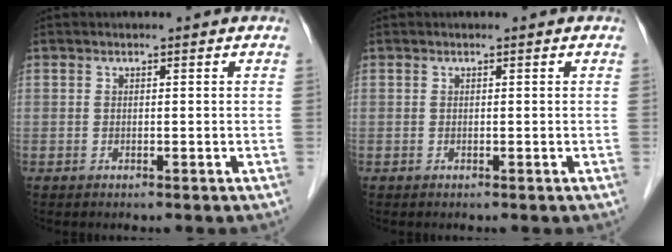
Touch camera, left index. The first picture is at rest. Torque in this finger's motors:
{"motor_torque": [0.00, 0.00, 0.00, 0.00]}